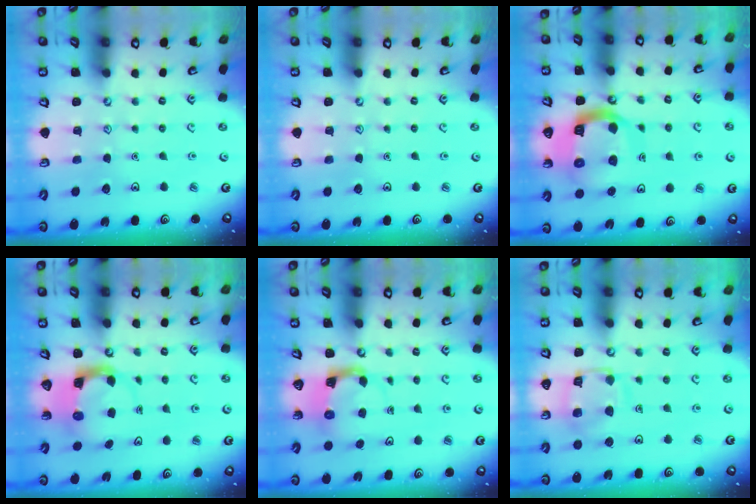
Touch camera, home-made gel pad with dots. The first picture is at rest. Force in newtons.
{"total": 0.0}
{"total": 14.7, "press": 14.6, "slide": 1.8}
{"total": 3.6, "press": 3.5, "slide": 0.5}
{"total": 3.9, "press": 3.8, "slide": 0.7}
{"total": 12.8, "press": 12.7, "slide": 1.3}